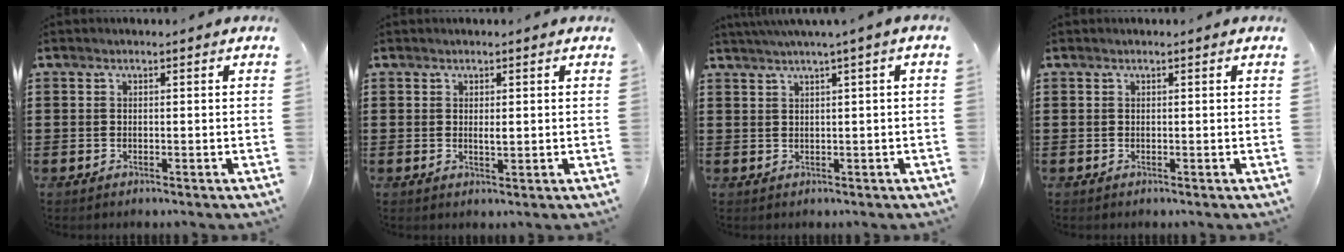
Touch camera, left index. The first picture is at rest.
{"total": 1.2, "force": [0.2, 0.3, 1.1], "torque": [-0.022, 0.001, 0.002]}
{"total": 1.8, "force": [0.7, -0.7, 1.5], "torque": [-0.026, -0.007, 0.013]}
{"total": 0.0}